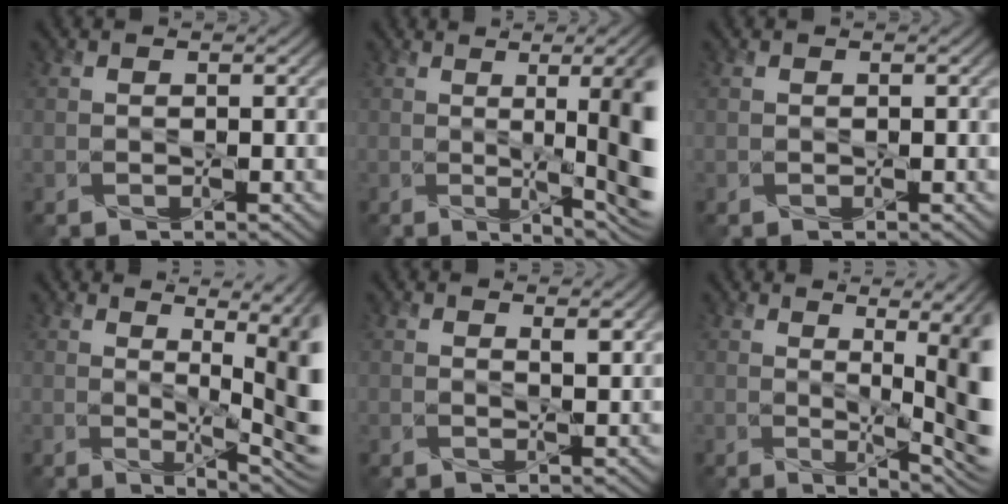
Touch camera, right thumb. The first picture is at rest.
{"total": 11.2, "force": [0.3, 2.5, 10.9], "torque": [-0.124, 0.020, -0.005]}
{"total": 0.0}
{"total": 9.9, "force": [2.0, 2.2, 9.5], "torque": [-0.123, 0.012, 0.025]}
{"total": 2.1, "force": [1.3, 0.4, 1.5], "torque": [-0.029, -0.002, 0.024]}
{"total": 9.9, "force": [1.0, 2.2, 9.6], "torque": [-0.117, 0.011, 0.005]}